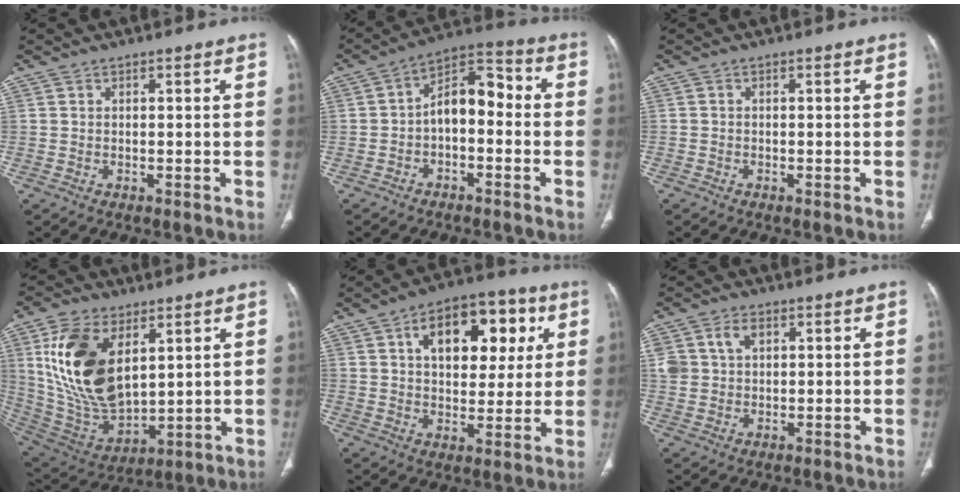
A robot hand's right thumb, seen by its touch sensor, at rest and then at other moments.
{"total": 9.4, "force": [-1.4, 5.5, 7.5], "torque": [-0.096, 0.047, -0.037]}
{"total": 0.5, "force": [-0.4, 0.3, 0.1], "torque": [-0.002, 0.000, -0.011]}
{"total": 20.4, "force": [6.7, 11.3, 15.6], "torque": [-0.285, -0.033, 0.142]}
{"total": 17.8, "force": [6.1, 10.3, 13.1], "torque": [-0.143, 0.004, 0.091]}
{"total": 6.3, "force": [2.3, 4.5, 3.7], "torque": [-0.070, 0.004, 0.051]}